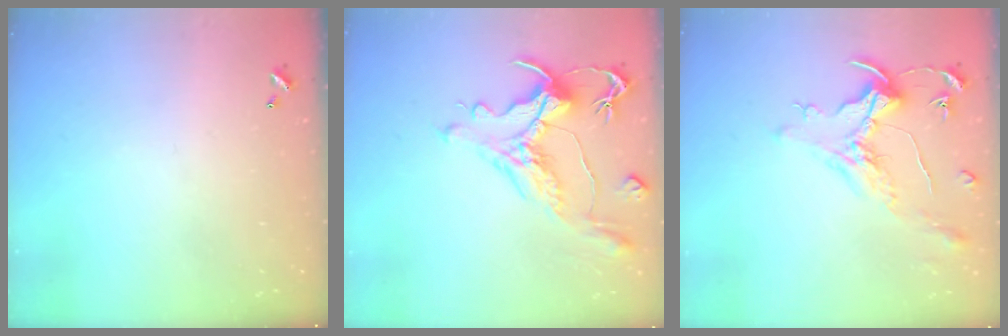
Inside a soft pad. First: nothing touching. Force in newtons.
{"total": 2.5, "press": 2.0, "slide": 1.5}
{"total": 1.6, "press": 1.4, "slide": 0.7}